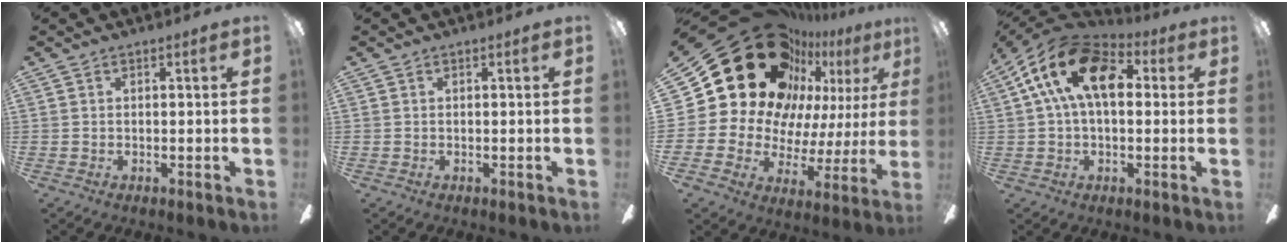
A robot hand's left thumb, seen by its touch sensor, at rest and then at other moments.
{"total": 0.0}
{"total": 29.3, "force": [17.5, 18.6, 14.5], "torque": [-0.220, -0.130, 0.353]}
{"total": 17.0, "force": [5.1, 9.5, 13.2], "torque": [-0.257, 0.002, 0.086]}